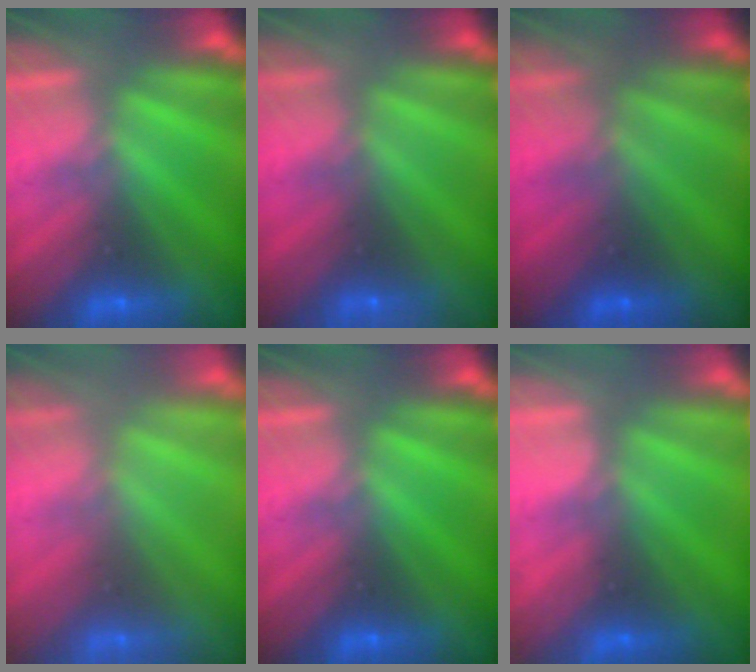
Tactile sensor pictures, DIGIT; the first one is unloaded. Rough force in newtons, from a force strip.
{"total": 7.8}
{"total": 1.9}
{"total": 2.7}
{"total": 0.0}
{"total": 2.3}